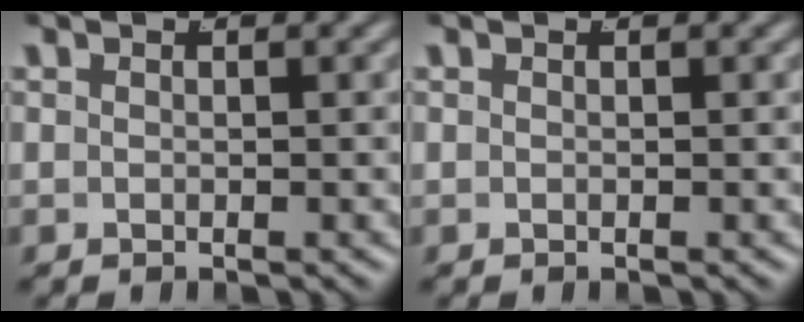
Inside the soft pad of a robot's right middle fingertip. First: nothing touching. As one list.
[{"total": 0.0}]